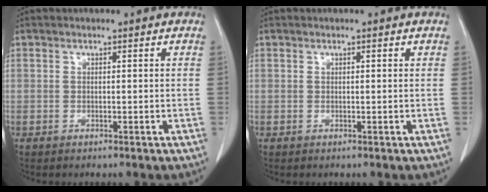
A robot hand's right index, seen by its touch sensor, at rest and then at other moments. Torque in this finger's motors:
{"motor_torque": [-0.09, 0.00, 0.02, -0.01]}